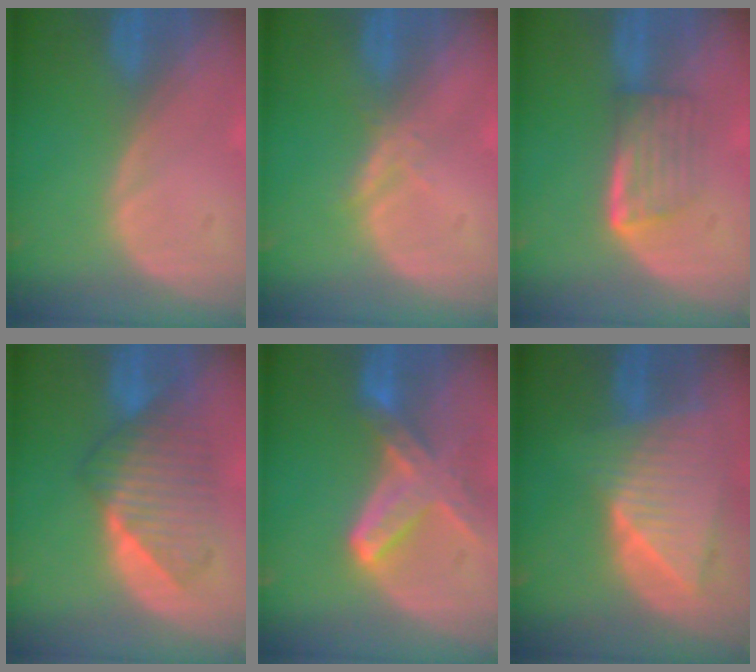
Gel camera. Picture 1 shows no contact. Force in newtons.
{"total": 1.7, "press": 1.7, "slide": 0.1}
{"total": 5.8, "press": 5.0, "slide": 2.9}
{"total": 7.6, "press": 7.5, "slide": 0.7}
{"total": 8.0, "press": 7.0, "slide": 3.8}
{"total": 9.0, "press": 7.9, "slide": 4.3}